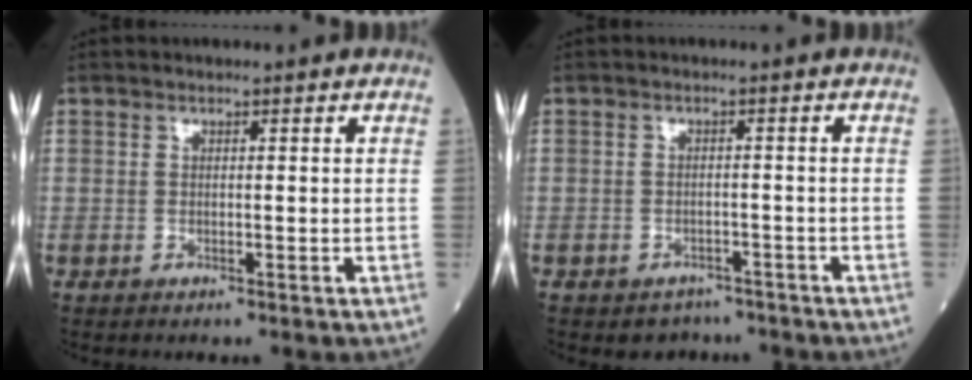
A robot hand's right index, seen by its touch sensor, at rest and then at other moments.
{"total": 3.5, "force": [-2.7, 2.1, 0.0], "torque": [0.003, 0.008, -0.037]}